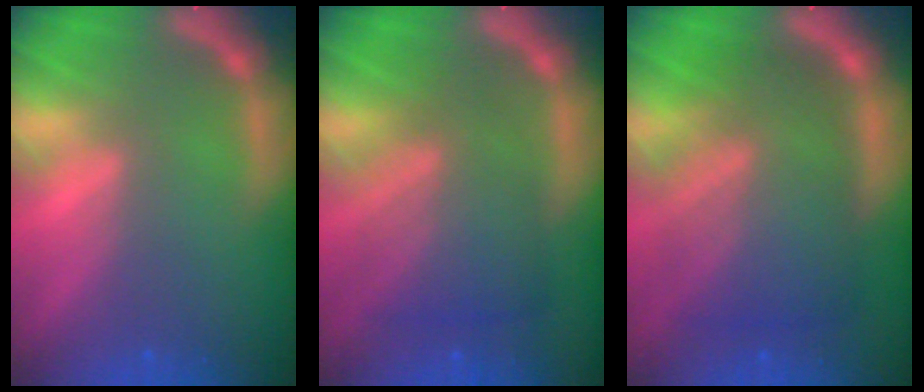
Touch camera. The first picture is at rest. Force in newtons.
{"total": 7.1}
{"total": 10.0}